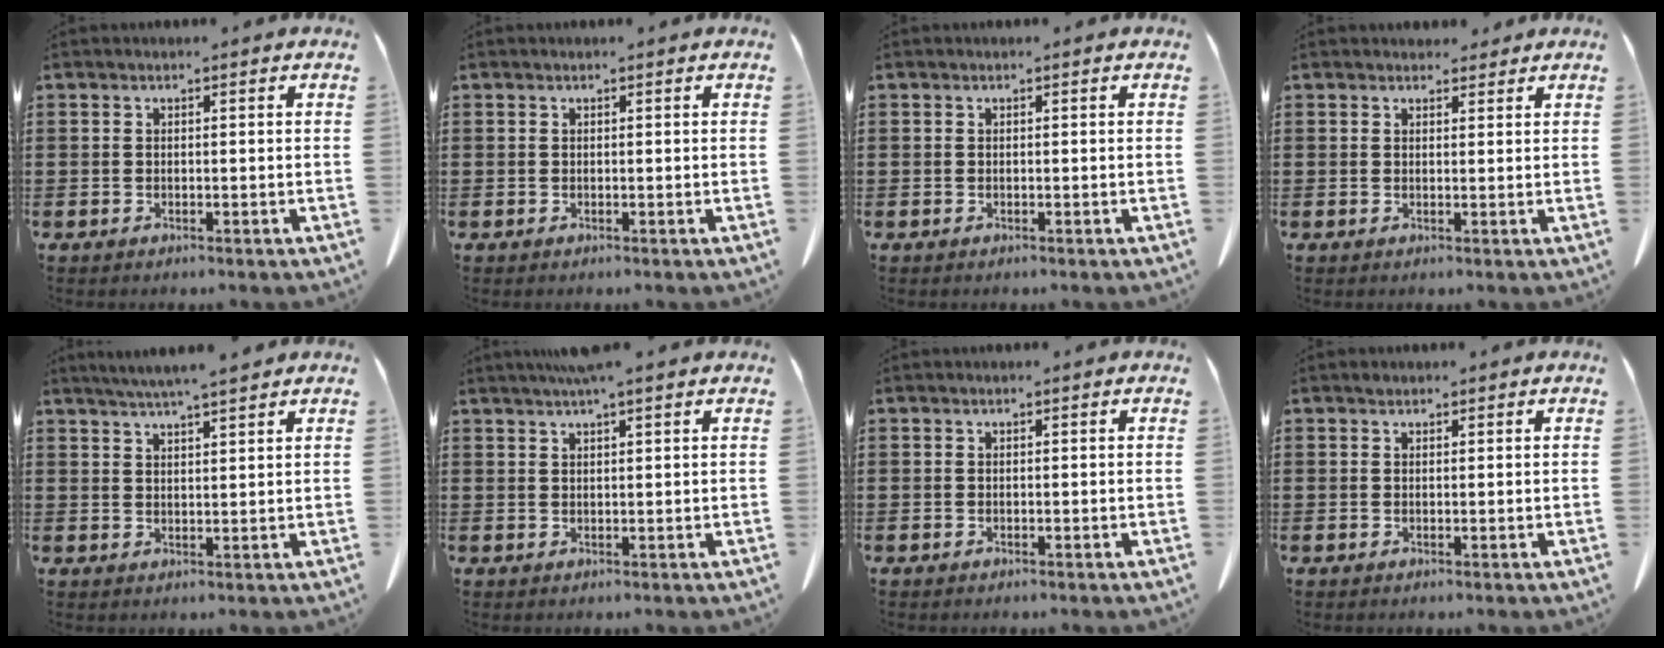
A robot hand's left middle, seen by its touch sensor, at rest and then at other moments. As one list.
[{"total": 0.0}, {"total": 0.0}, {"total": 2.0, "force": [1.8, 0.9, 0.3], "torque": [-0.002, 0.000, 0.033]}, {"total": 3.6, "force": [3.2, -0.2, 1.5], "torque": [-0.038, -0.005, 0.057]}, {"total": 2.8, "force": [2.1, 0.2, 1.8], "torque": [-0.040, 0.003, 0.038]}, {"total": 0.0}, {"total": 0.5, "force": [0.4, 0.4, 0.1], "torque": [-0.002, 0.003, 0.007]}]